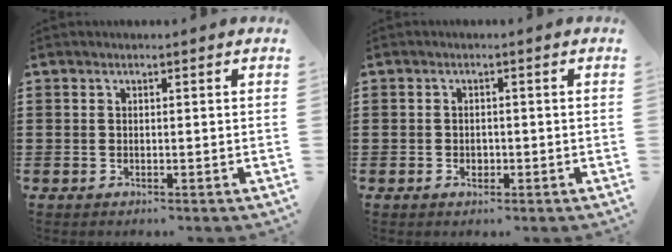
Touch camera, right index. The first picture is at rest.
{"total": 1.2, "force": [-0.4, 0.9, 0.5], "torque": [-0.013, 0.002, -0.009]}